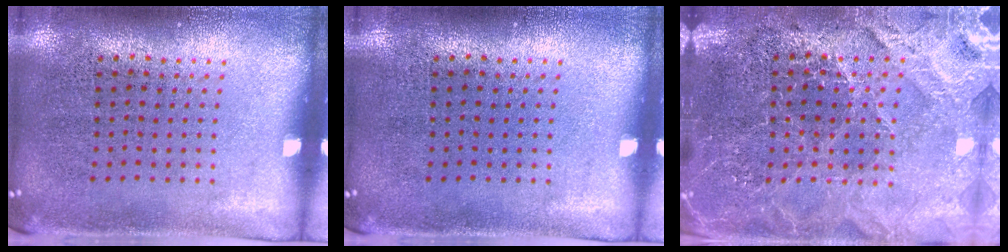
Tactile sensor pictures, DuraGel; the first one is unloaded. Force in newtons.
{"total": 0.0}
{"total": 4.1, "press": 3.8, "slide": 1.4}